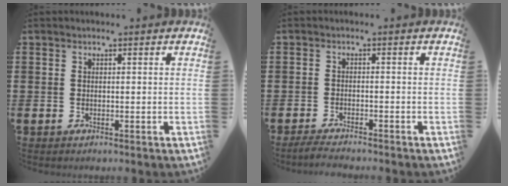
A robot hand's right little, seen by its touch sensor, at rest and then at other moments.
{"total": 1.8, "force": [-1.7, 0.1, 0.6], "torque": [-0.012, 0.004, -0.033]}